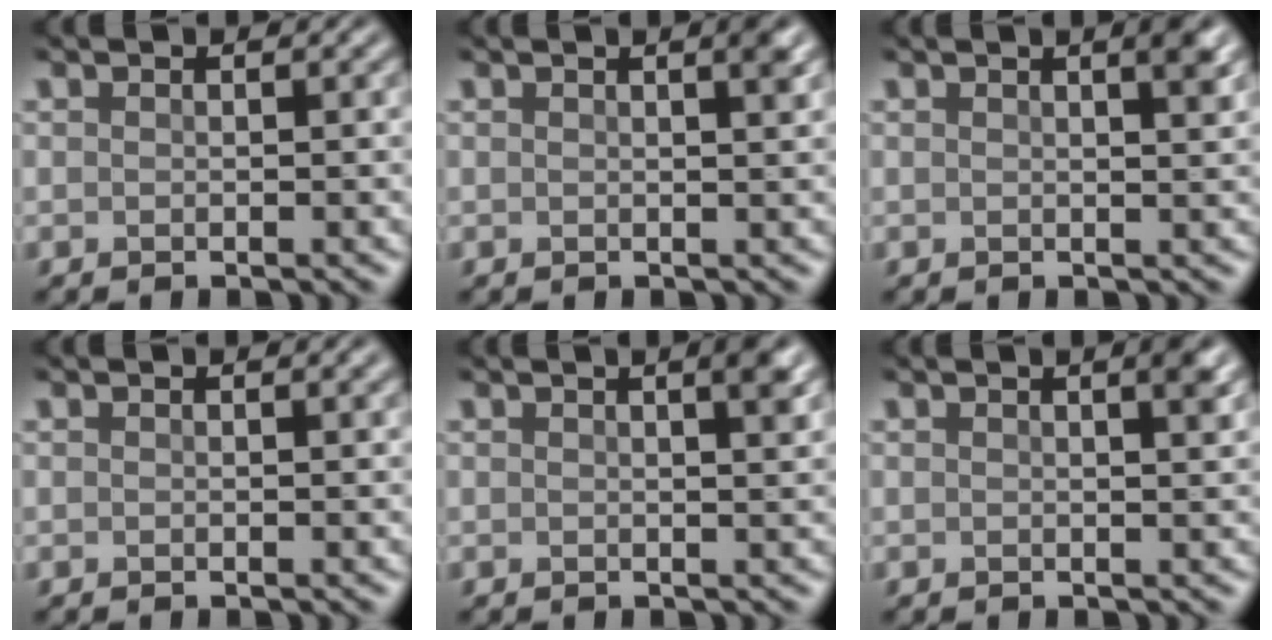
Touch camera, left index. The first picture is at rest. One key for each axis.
{"total": 2.0, "fx": 1.0, "fy": 0.6, "fz": 1.6, "tx": -0.011, "ty": 0.007, "tz": 0.008}
{"total": 2.7, "fx": 1.3, "fy": 0.9, "fz": 2.2, "tx": -0.010, "ty": 0.010, "tz": 0.008}
{"total": 0.8, "fx": 0.4, "fy": 0.2, "fz": 0.6, "tx": -0.005, "ty": 0.005, "tz": 0.006}
{"total": 3.0, "fx": 1.4, "fy": 1.0, "fz": 2.5, "tx": -0.010, "ty": 0.013, "tz": 0.003}
{"total": 2.3, "fx": 1.1, "fy": 0.7, "fz": 1.9, "tx": -0.011, "ty": 0.008, "tz": 0.007}